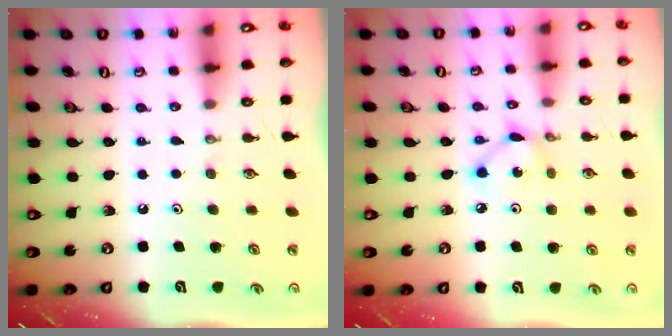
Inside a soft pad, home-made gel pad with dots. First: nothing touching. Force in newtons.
{"total": 3.8, "press": 3.8, "slide": 0.2}